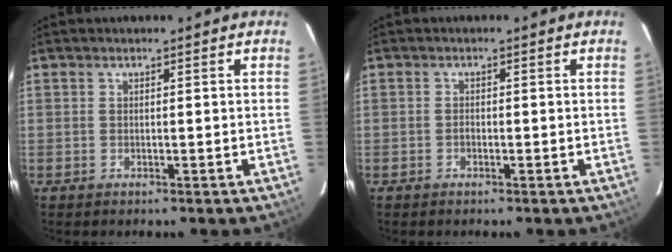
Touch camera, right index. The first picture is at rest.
{"total": 0.7, "force": [-0.4, 0.5, 0.3], "torque": [-0.004, 0.002, -0.009]}